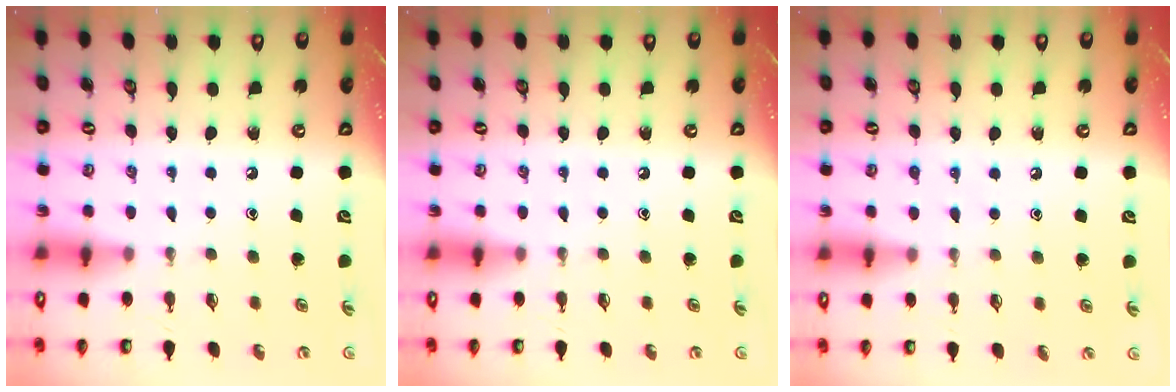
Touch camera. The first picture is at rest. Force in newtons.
{"total": 0.0}
{"total": 3.9, "press": 3.9, "slide": 0.4}